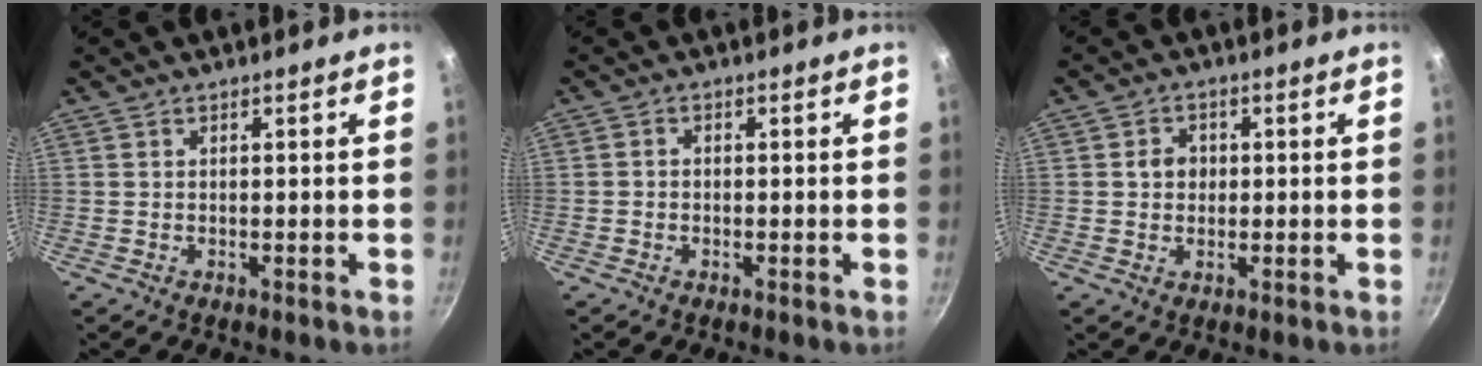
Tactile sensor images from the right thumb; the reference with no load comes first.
{"total": 1.0, "force": [-0.5, 0.7, 0.5], "torque": [-0.010, 0.005, -0.010]}
{"total": 3.6, "force": [0.2, 3.1, 1.7], "torque": [-0.009, 0.003, -0.001]}